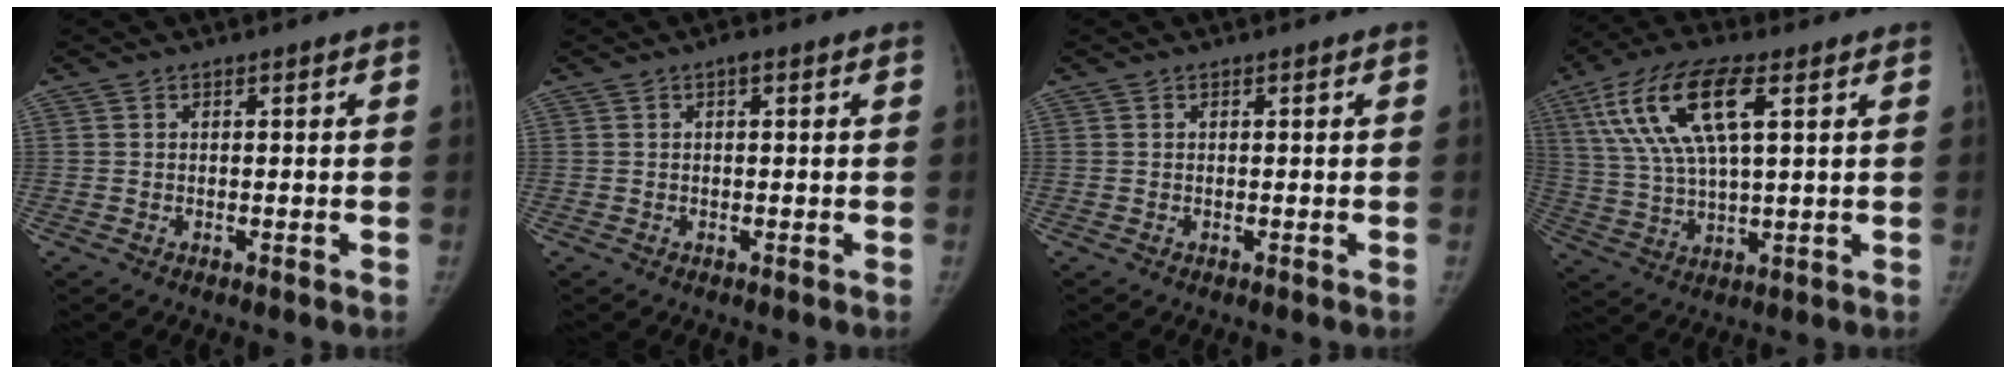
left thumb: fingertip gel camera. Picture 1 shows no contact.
{"total": 1.1, "force": [0.5, 0.4, 0.9], "torque": [-0.010, 0.003, 0.002]}
{"total": 0.0}
{"total": 16.3, "force": [6.2, 5.9, 13.8], "torque": [-0.281, 0.002, 0.116]}